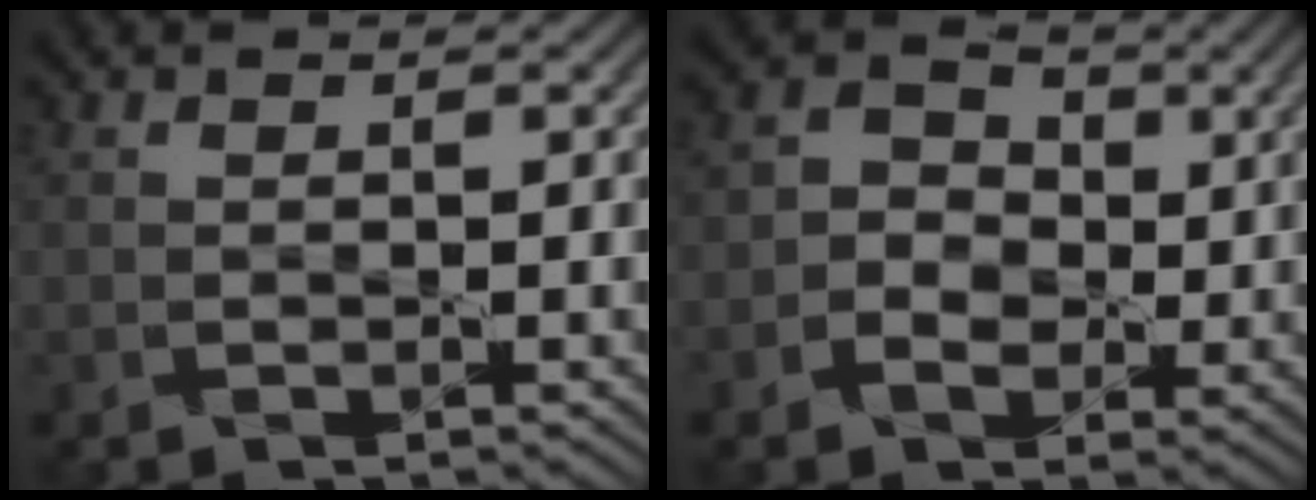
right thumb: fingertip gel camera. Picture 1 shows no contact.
{"total": 4.2, "force": [-0.6, 3.5, 2.2], "torque": [-0.039, 0.007, -0.022]}